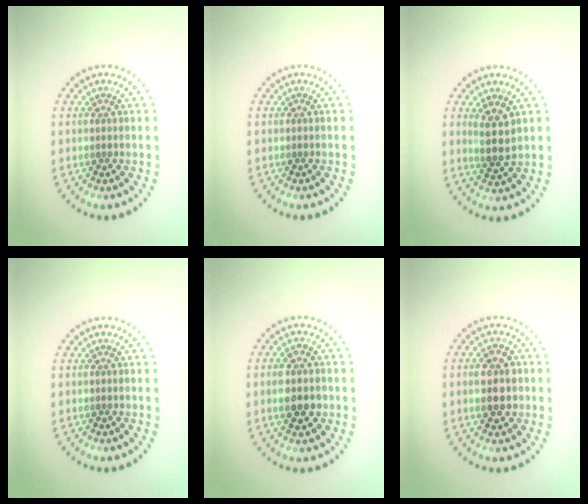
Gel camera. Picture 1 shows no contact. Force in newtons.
{"total": 0.0}
{"total": 2.6, "press": 2.3, "slide": 1.3}
{"total": 0.0}
{"total": 3.3, "press": 3.3, "slide": 0.4}
{"total": 4.3, "press": 4.3, "slide": 0.2}